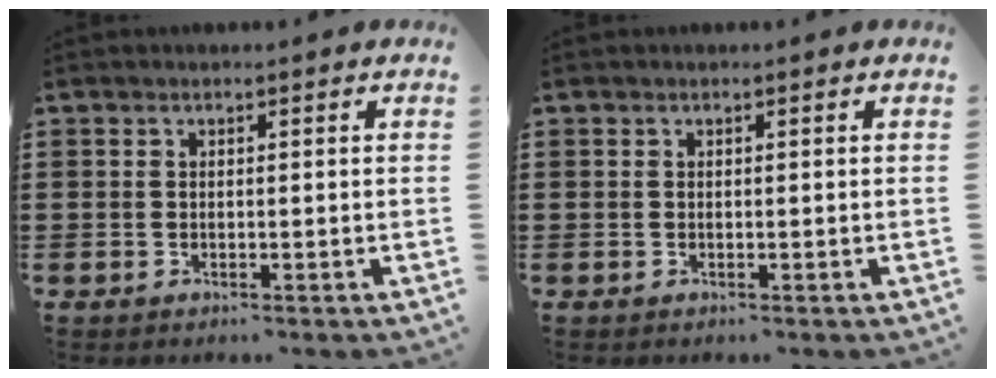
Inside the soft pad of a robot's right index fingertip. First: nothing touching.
{"total": 0.0}